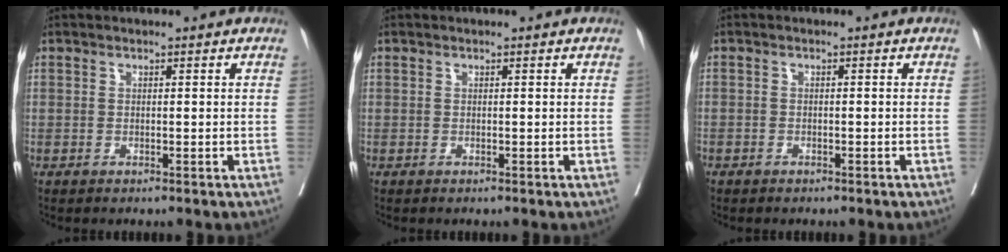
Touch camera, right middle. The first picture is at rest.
{"total": 0.0}
{"total": 0.9, "force": [-0.6, 0.6, 0.0], "torque": [-0.010, 0.003, -0.013]}